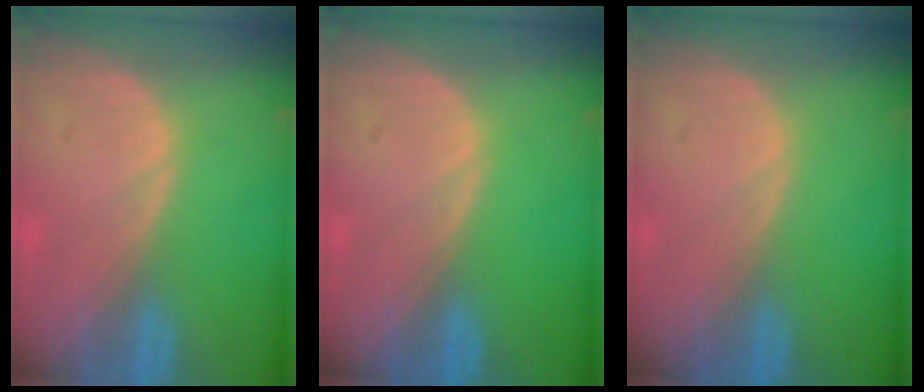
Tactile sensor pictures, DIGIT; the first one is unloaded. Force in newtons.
{"total": 0.0}
{"total": 0.0}